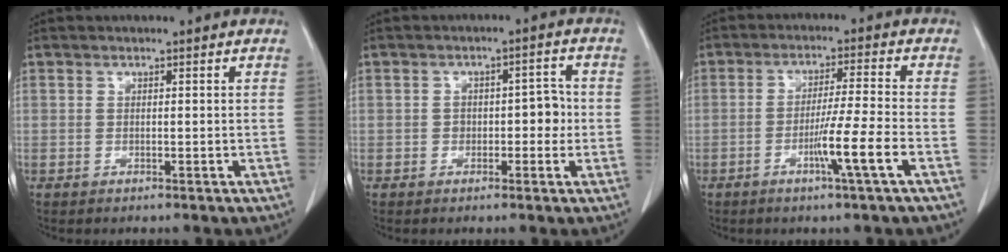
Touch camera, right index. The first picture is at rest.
{"total": 3.9, "force": [-0.7, 2.3, 3.2], "torque": [-0.035, 0.021, -0.008]}
{"total": 7.4, "force": [-3.1, -1.4, 6.5], "torque": [-0.114, -0.012, -0.058]}